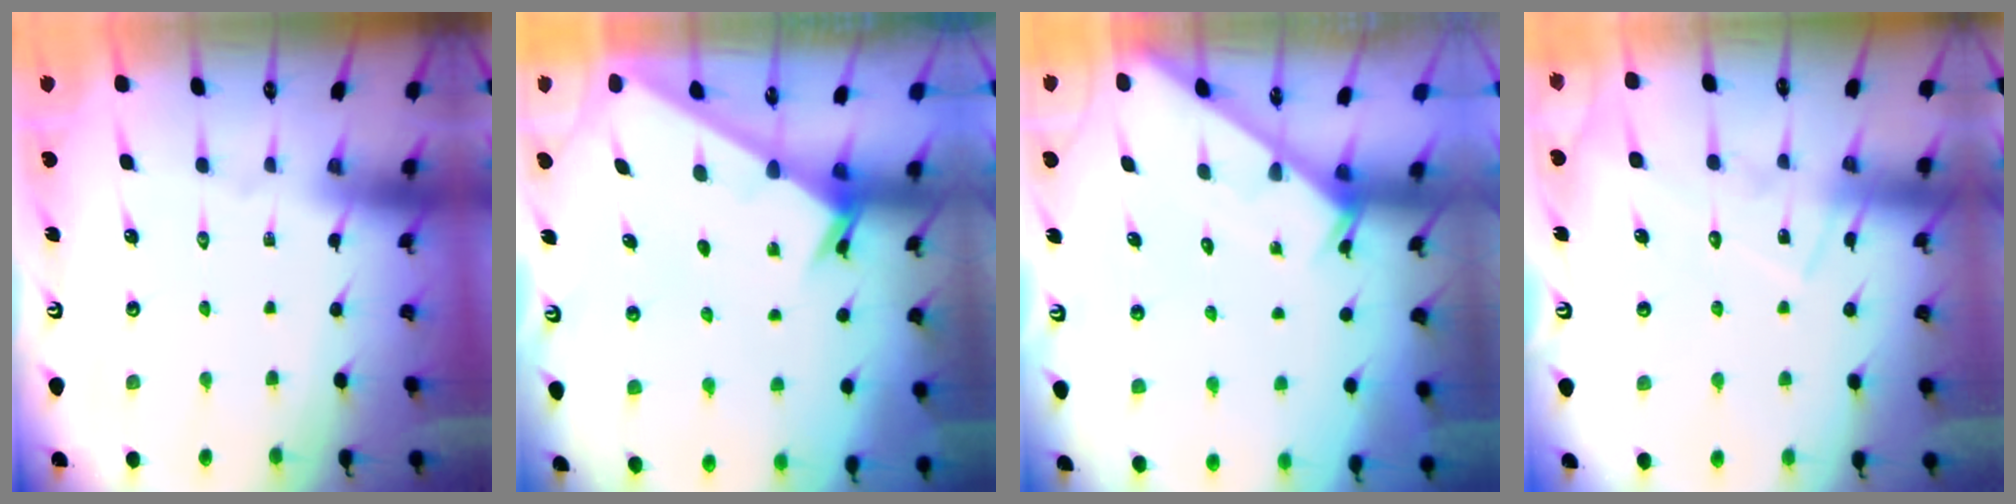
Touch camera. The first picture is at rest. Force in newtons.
{"total": 2.4, "press": 2.4, "slide": 0.2}
{"total": 2.0, "press": 2.0, "slide": 0.1}
{"total": 11.1, "press": 11.1, "slide": 0.9}